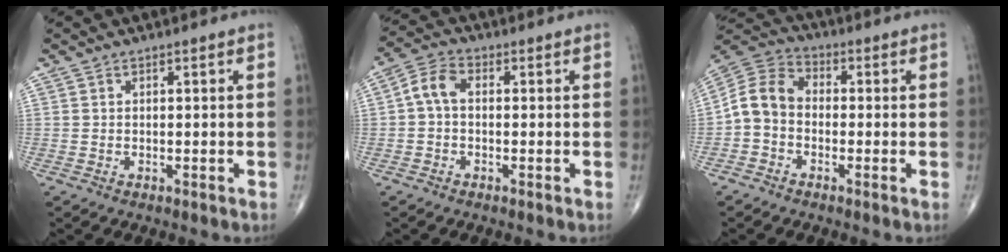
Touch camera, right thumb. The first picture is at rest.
{"total": 4.9, "force": [0.0, 3.1, 3.8], "torque": [-0.071, 0.016, -0.011]}
{"total": 8.3, "force": [-1.6, 6.4, 5.0], "torque": [-0.085, 0.030, -0.050]}